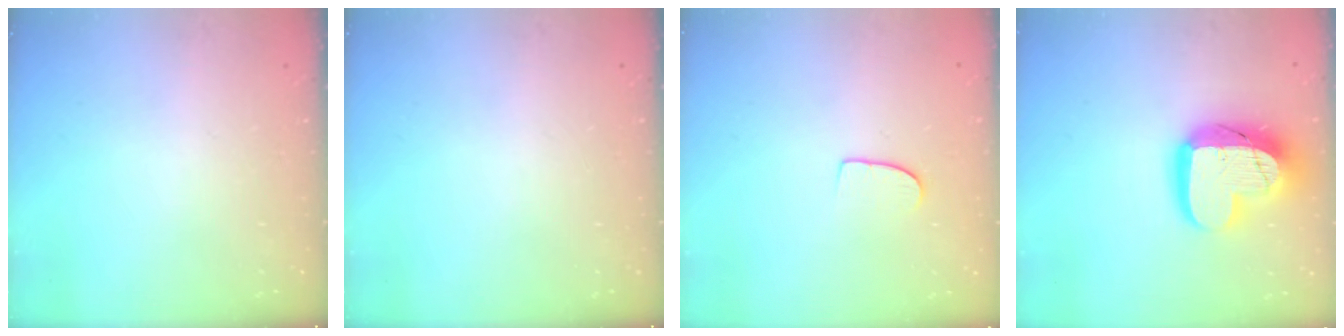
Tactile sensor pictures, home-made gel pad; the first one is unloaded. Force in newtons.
{"total": 0.0}
{"total": 6.5, "press": 6.5, "slide": 0.5}
{"total": 18.3, "press": 18.2, "slide": 1.4}